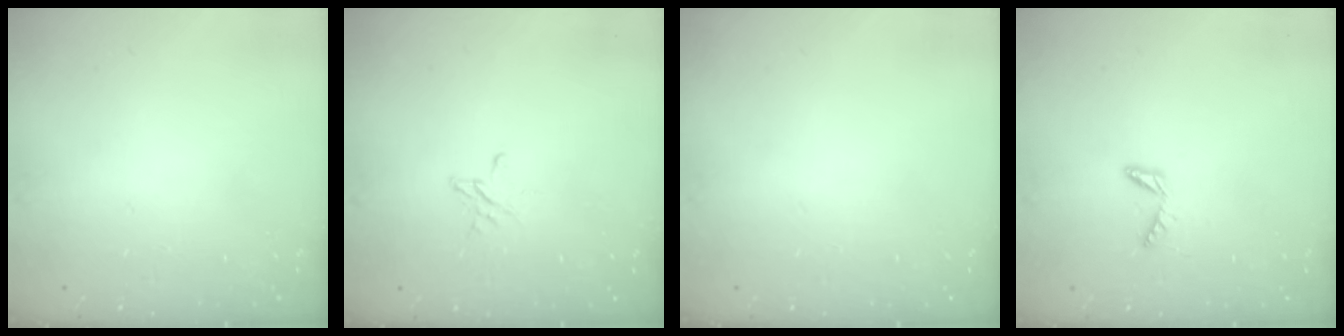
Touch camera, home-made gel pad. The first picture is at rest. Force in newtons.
{"total": 2.7, "press": 2.7, "slide": 0.2}
{"total": 0.0}
{"total": 4.8, "press": 4.7, "slide": 0.4}